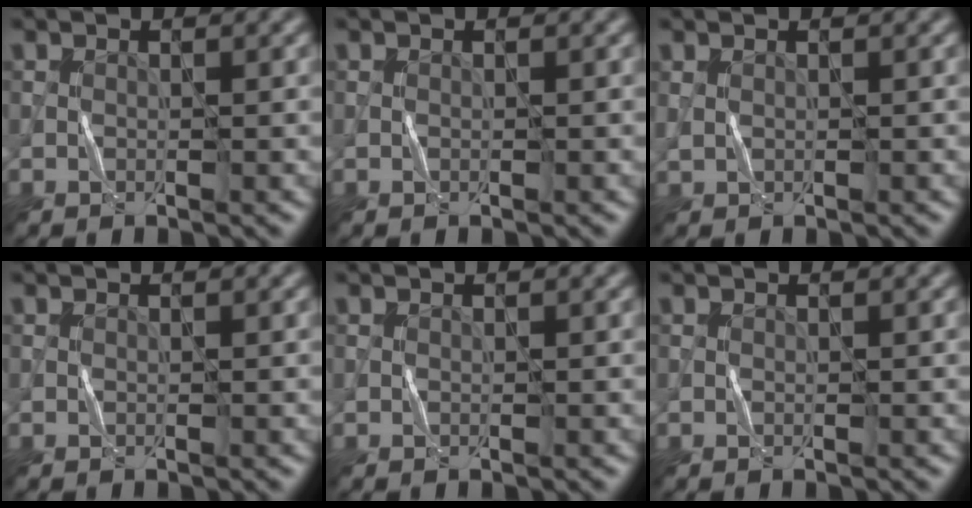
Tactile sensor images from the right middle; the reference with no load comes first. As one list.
[{"total": 0.0}, {"total": 0.6, "force": [0.4, 0.3, 0.3], "torque": [-0.012, 0.000, 0.012]}, {"total": 0.0}, {"total": 0.0}, {"total": 0.0}]